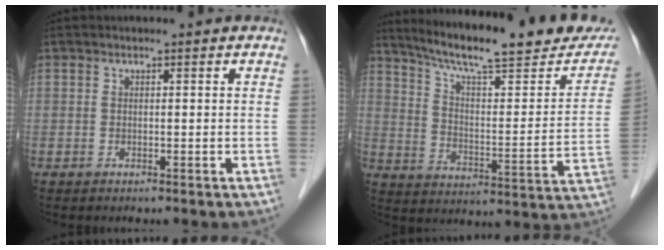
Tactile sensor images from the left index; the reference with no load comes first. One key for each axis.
{"total": 23.9, "fx": 20.5, "fy": 3.6, "fz": 11.9, "tx": -0.178, "ty": -0.026, "tz": 0.280}